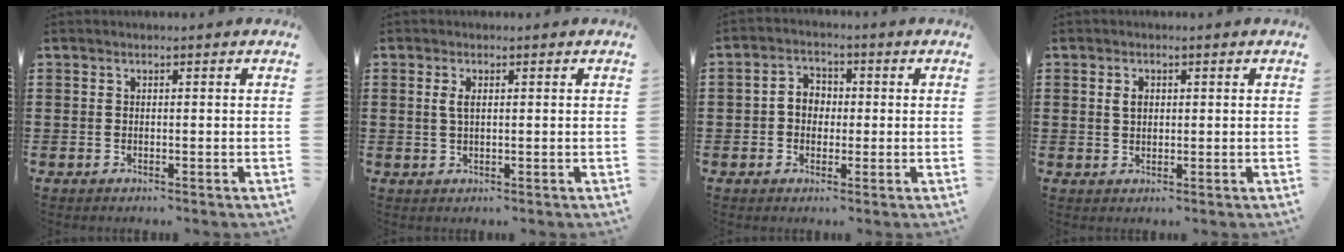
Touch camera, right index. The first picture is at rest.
{"total": 1.9, "force": [0.4, 0.7, 1.7], "torque": [-0.036, 0.005, 0.005]}
{"total": 3.6, "force": [-0.5, 3.1, 1.9], "torque": [-0.045, 0.011, -0.014]}
{"total": 1.9, "force": [0.5, 1.3, 1.3], "torque": [-0.029, 0.007, 0.009]}